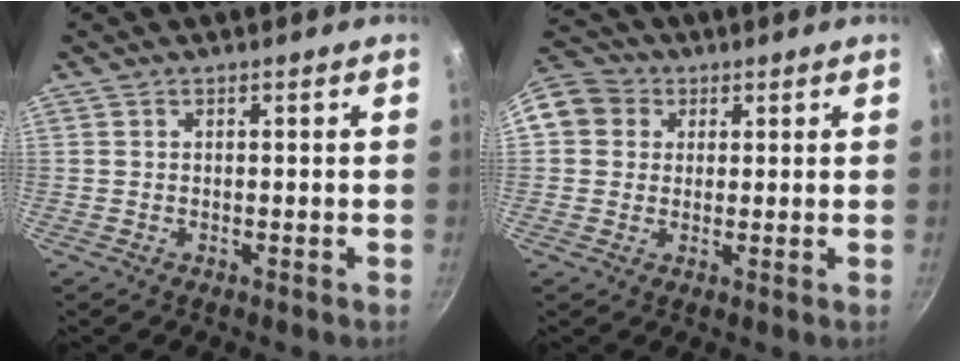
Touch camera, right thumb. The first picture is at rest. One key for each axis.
{"total": 10.3, "fx": 2.3, "fy": 9.2, "fz": 4.1, "tx": -0.067, "ty": 0.025, "tz": 0.029}